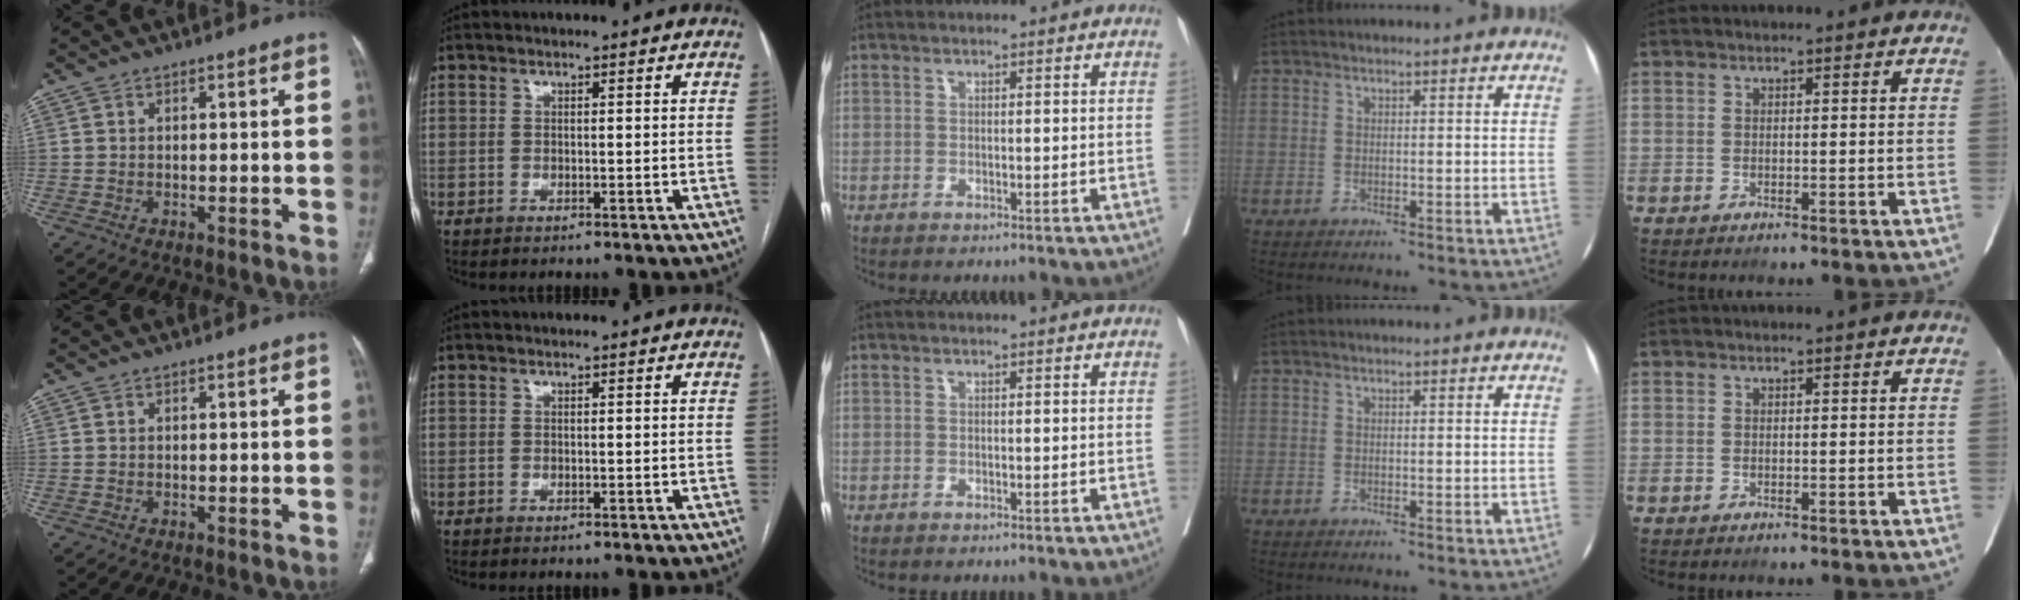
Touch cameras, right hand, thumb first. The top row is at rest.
{}